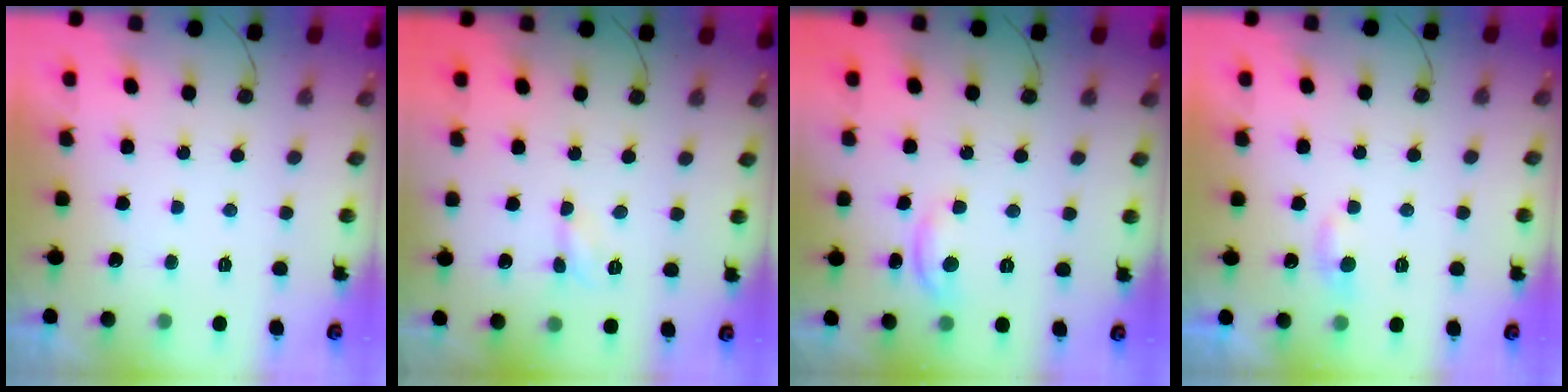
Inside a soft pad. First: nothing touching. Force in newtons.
{"total": 2.9, "press": 2.9, "slide": 0.4}
{"total": 6.2, "press": 6.2, "slide": 0.3}
{"total": 4.0, "press": 4.0, "slide": 0.4}